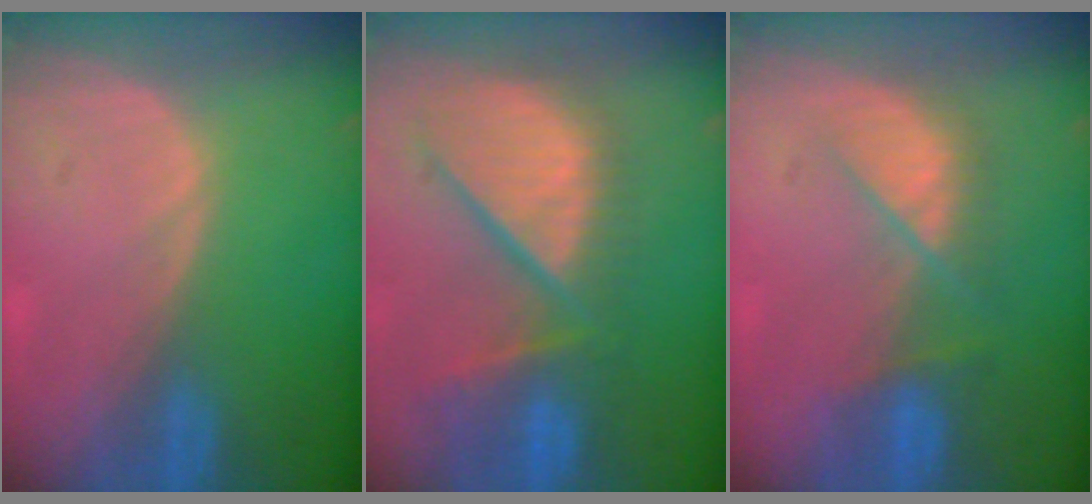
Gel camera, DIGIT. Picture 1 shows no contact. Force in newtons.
{"total": 11.7, "press": 10.4, "slide": 5.3}
{"total": 5.4, "press": 5.4, "slide": 0.5}